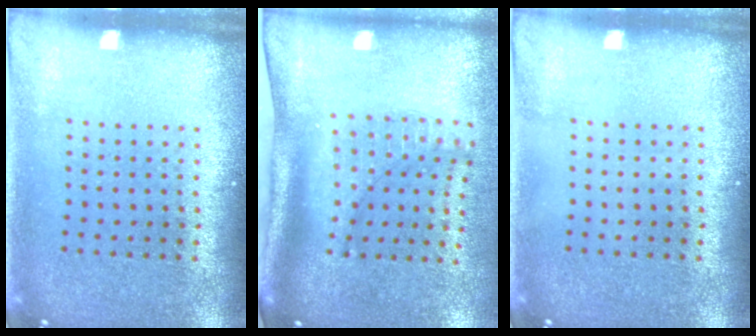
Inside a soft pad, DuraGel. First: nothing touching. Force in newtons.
{"total": 2.2, "press": 1.5, "slide": 1.6}
{"total": 0.0}